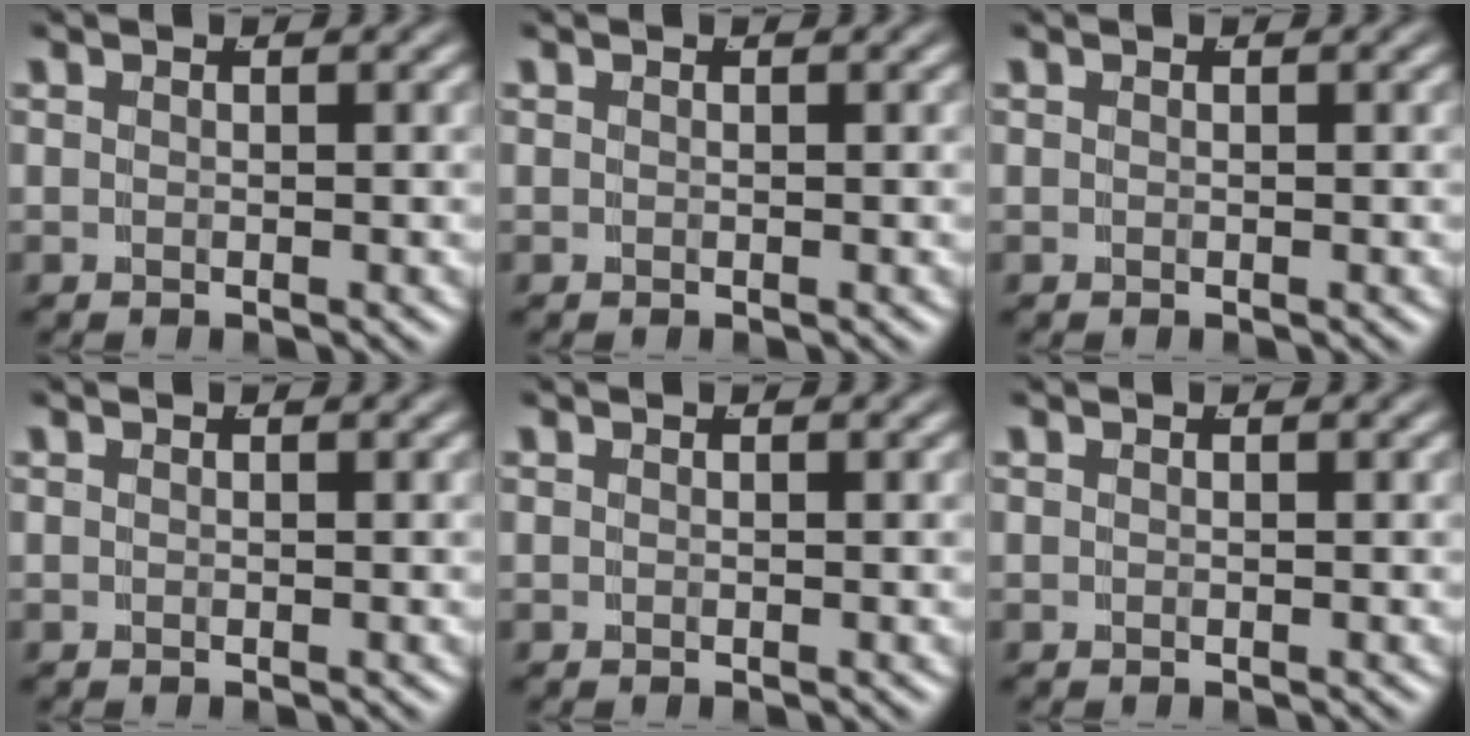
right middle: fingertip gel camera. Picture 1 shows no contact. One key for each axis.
{"total": 0.0}
{"total": 0.0}
{"total": 0.0}
{"total": 0.0}
{"total": 0.0}